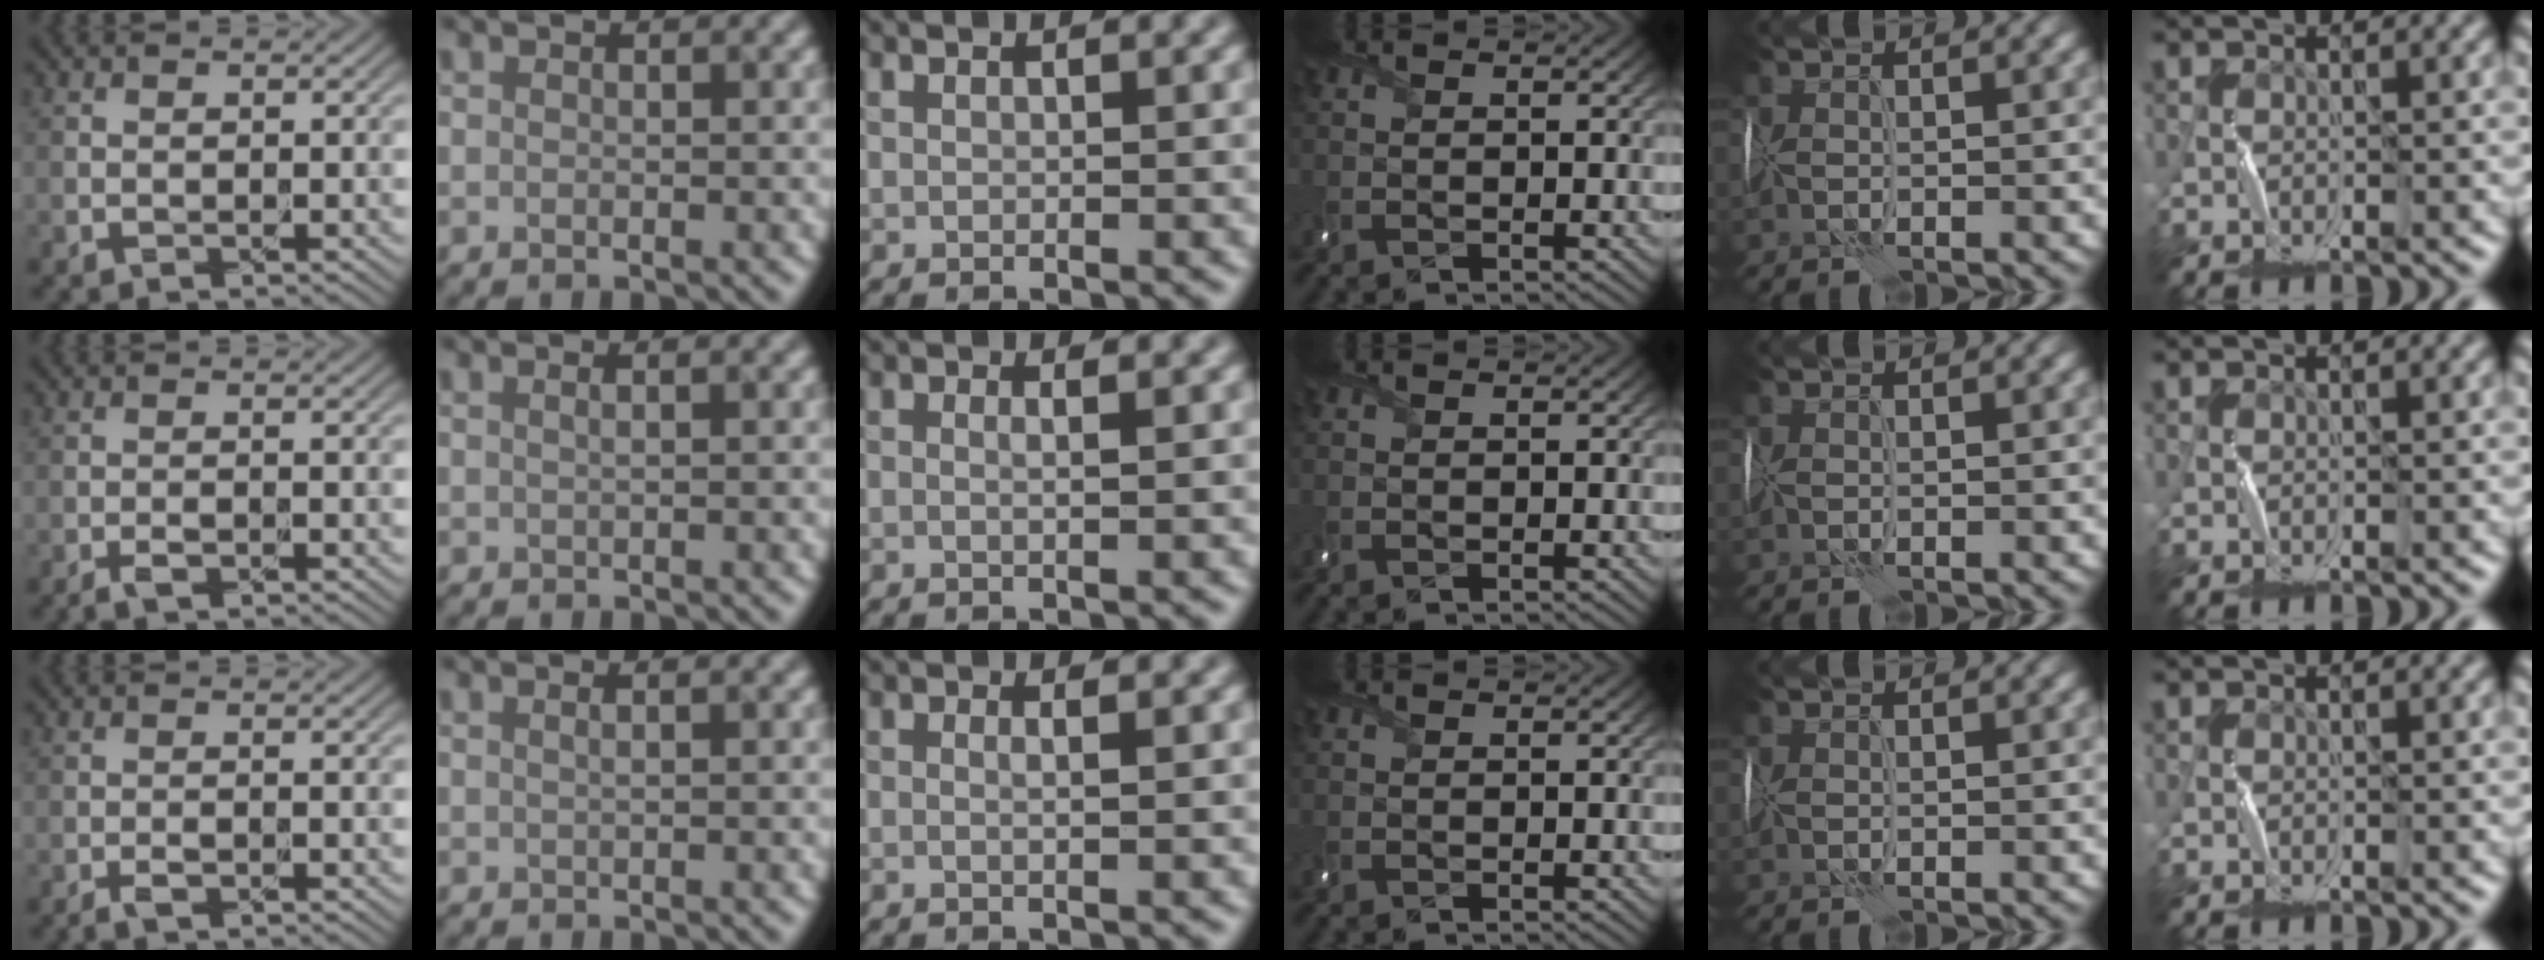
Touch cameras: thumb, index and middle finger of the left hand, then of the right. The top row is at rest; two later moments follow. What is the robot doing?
{"motion": "wrap", "object": "sponge"}